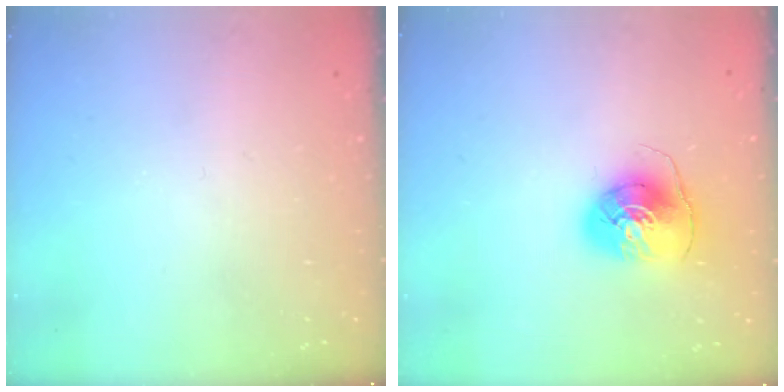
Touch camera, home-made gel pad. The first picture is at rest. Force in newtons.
{"total": 8.5, "press": 8.4, "slide": 1.3}